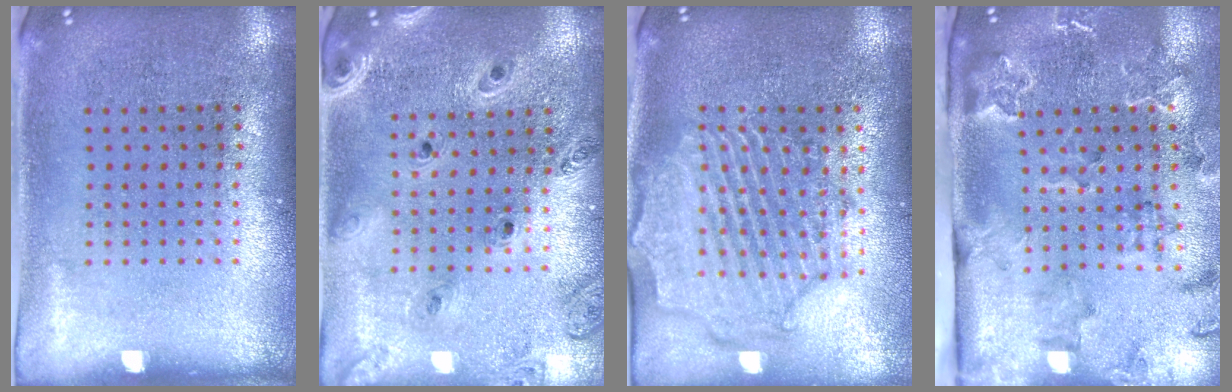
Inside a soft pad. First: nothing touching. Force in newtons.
{"total": 1.3, "press": 1.3, "slide": 0.2}
{"total": 2.3, "press": 2.2, "slide": 0.8}
{"total": 2.3, "press": 2.3, "slide": 0.4}